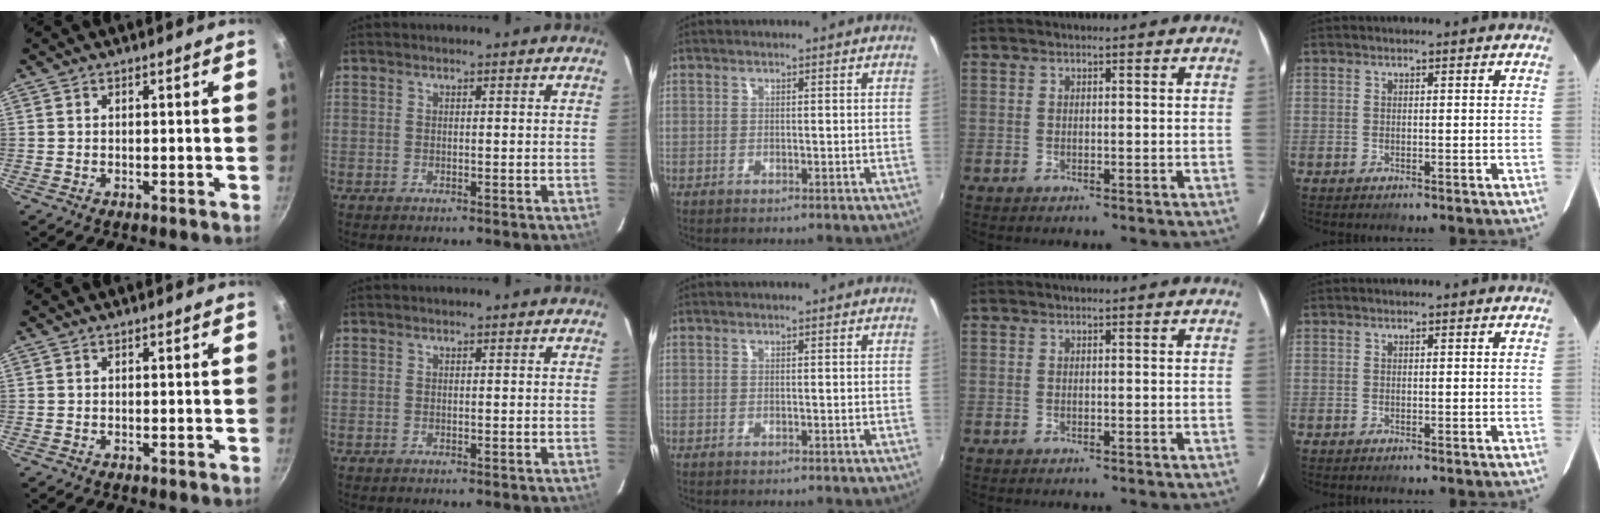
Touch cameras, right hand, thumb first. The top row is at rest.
{}